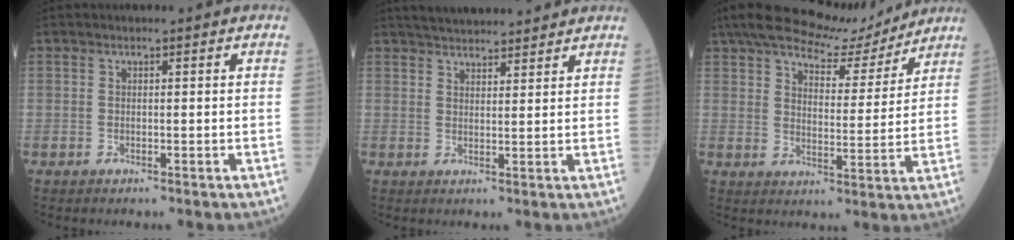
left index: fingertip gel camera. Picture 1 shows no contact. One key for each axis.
{"total": 10.3, "fx": 9.5, "fy": 1.9, "fz": 3.6, "tx": -0.054, "ty": 0.026, "tz": 0.137}
{"total": 13.7, "fx": 12.0, "fy": 3.4, "fz": 5.6, "tx": -0.093, "ty": 0.009, "tz": 0.177}